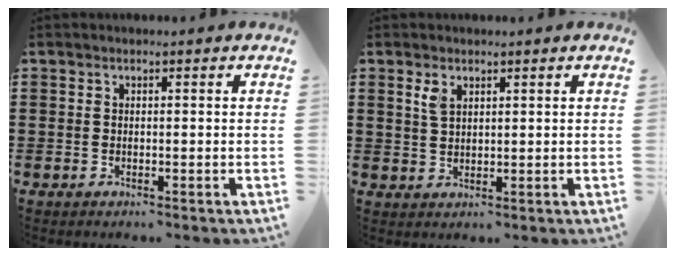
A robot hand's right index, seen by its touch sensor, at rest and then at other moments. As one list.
[{"total": 2.4, "force": [1.4, 1.2, 1.4], "torque": [-0.033, 0.002, 0.027]}]